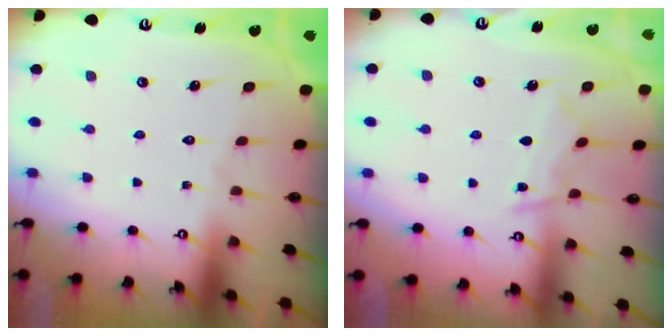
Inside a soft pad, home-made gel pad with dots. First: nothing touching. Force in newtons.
{"total": 6.8, "press": 6.7, "slide": 0.8}